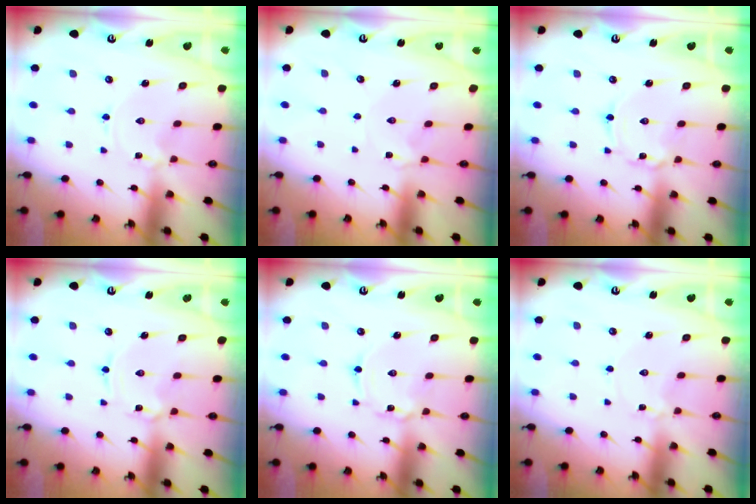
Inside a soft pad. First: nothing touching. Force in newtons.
{"total": 1.4, "press": 1.3, "slide": 0.3}
{"total": 2.0, "press": 2.0, "slide": 0.2}
{"total": 2.1, "press": 2.1, "slide": 0.4}
{"total": 2.0, "press": 2.0, "slide": 0.2}
{"total": 1.6, "press": 1.6, "slide": 0.1}